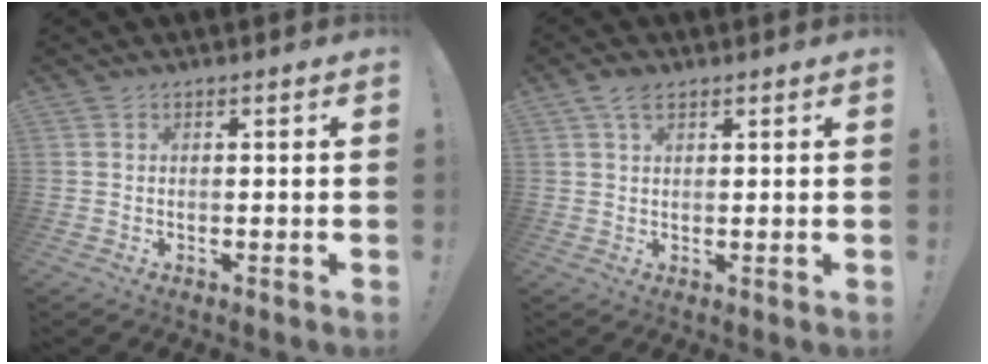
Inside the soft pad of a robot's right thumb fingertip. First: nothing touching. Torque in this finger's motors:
{"motor_torque": [-0.62, 0.15, 0.16, 0.27, 0.02]}